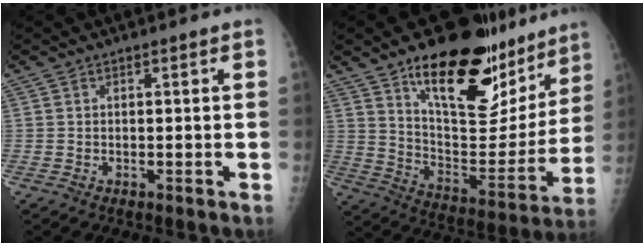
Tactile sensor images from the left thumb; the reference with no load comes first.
{"total": 26.9, "force": [17.1, 11.7, 17.1], "torque": [-0.199, -0.078, 0.267]}